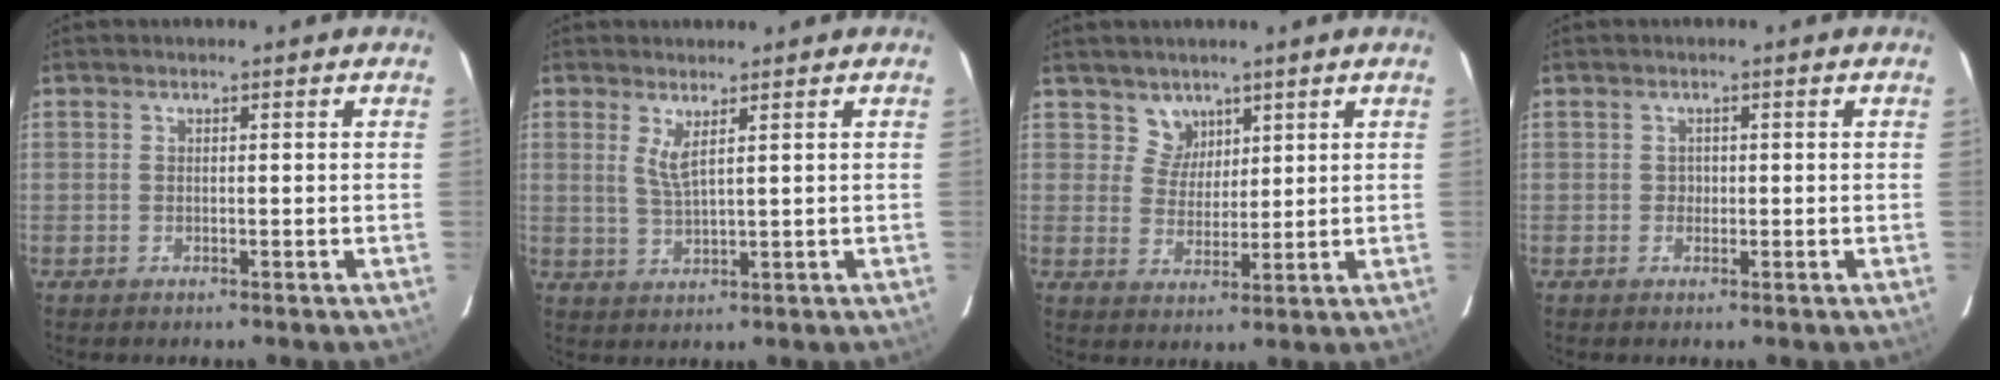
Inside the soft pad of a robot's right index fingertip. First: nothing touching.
{"total": 3.3, "force": [1.6, 0.3, 2.9], "torque": [-0.056, -0.009, 0.030]}
{"total": 4.3, "force": [2.9, 3.2, -0.1], "torque": [0.011, 0.007, 0.053]}
{"total": 1.1, "force": [-0.3, 1.1, 0.0], "torque": [0.003, 0.002, -0.004]}